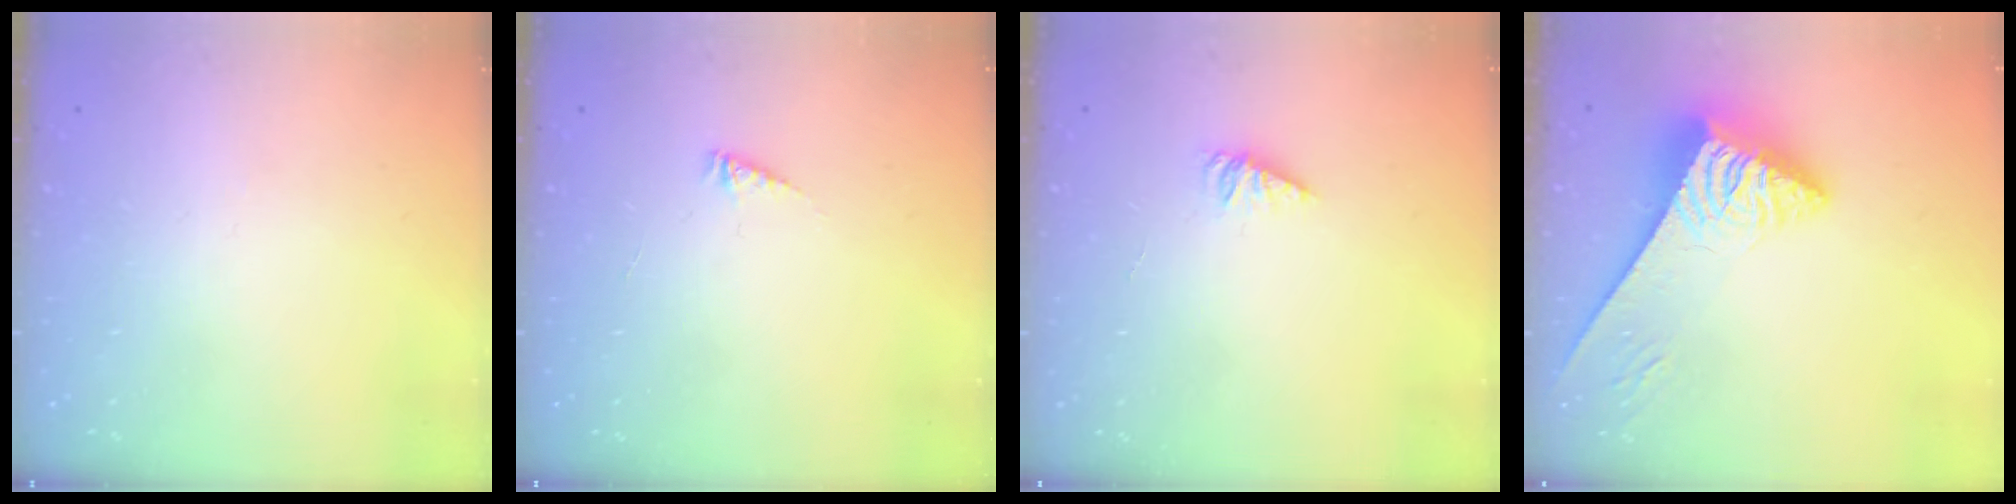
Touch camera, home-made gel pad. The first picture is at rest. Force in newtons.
{"total": 2.5, "press": 2.5, "slide": 0.2}
{"total": 1.6, "press": 1.6, "slide": 0.2}
{"total": 4.4, "press": 4.3, "slide": 0.8}